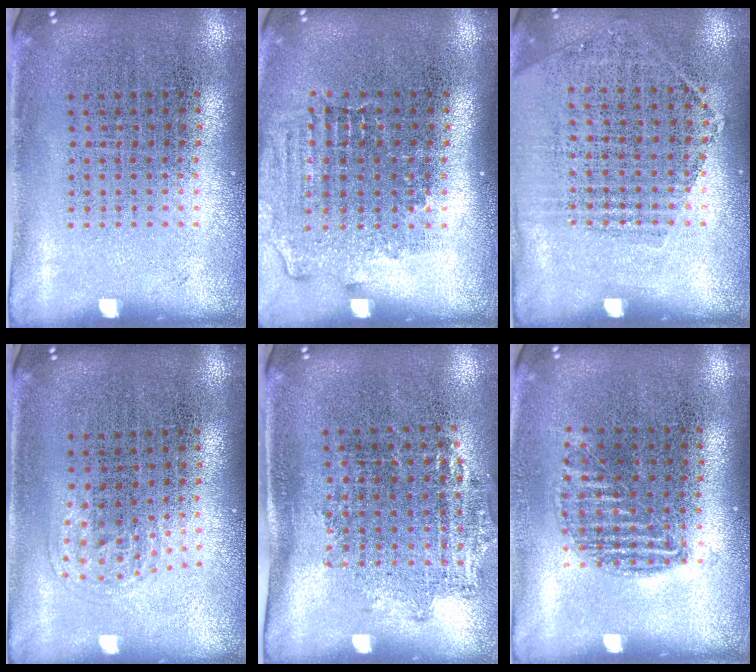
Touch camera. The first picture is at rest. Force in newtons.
{"total": 1.4, "press": 1.2, "slide": 0.6}
{"total": 1.2, "press": 1.0, "slide": 0.6}
{"total": 1.0, "press": 0.6, "slide": 0.8}
{"total": 1.3, "press": 1.0, "slide": 0.8}
{"total": 0.9, "press": 0.8, "slide": 0.5}